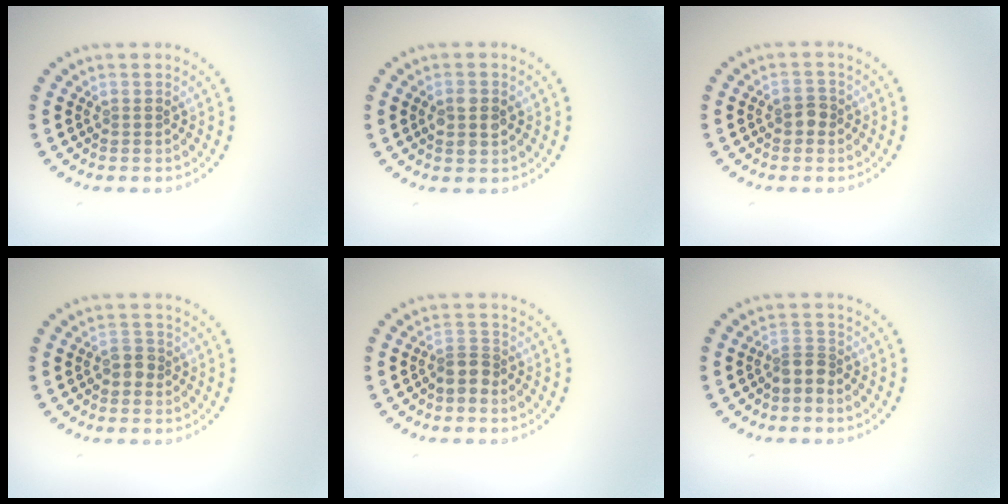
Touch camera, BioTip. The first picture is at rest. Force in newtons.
{"total": 2.1, "press": 2.1, "slide": 0.1}
{"total": 1.5, "press": 1.5, "slide": 0.4}
{"total": 1.6, "press": 1.5, "slide": 0.5}
{"total": 1.8, "press": 1.4, "slide": 1.2}
{"total": 1.9, "press": 1.5, "slide": 1.2}